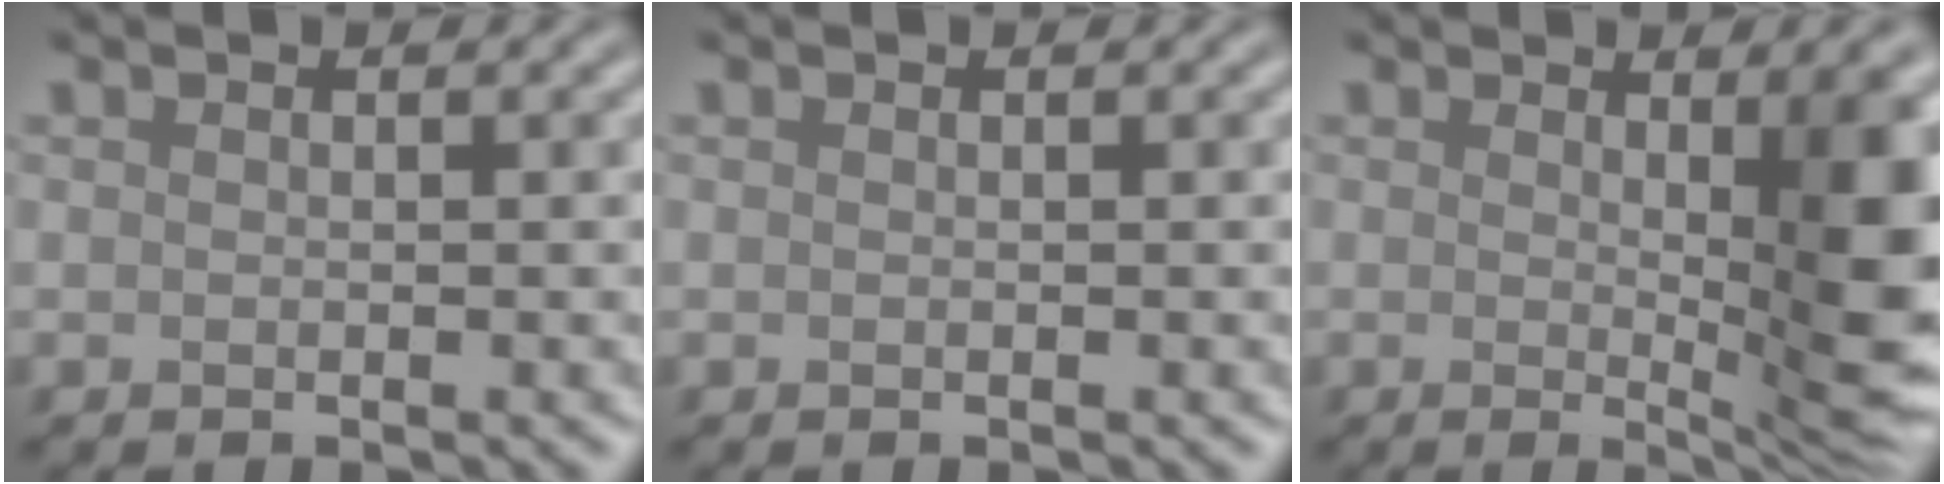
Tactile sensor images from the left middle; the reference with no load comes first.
{"total": 0.0}
{"total": 7.4, "force": [0.7, 1.8, 7.2], "torque": [-0.075, -0.010, 0.012]}